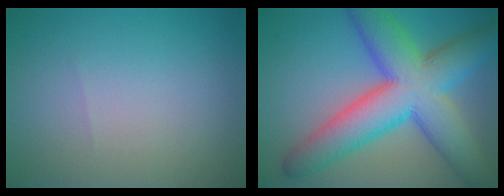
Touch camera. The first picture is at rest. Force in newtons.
{"total": 11.3, "press": 11.3, "slide": 0.5}